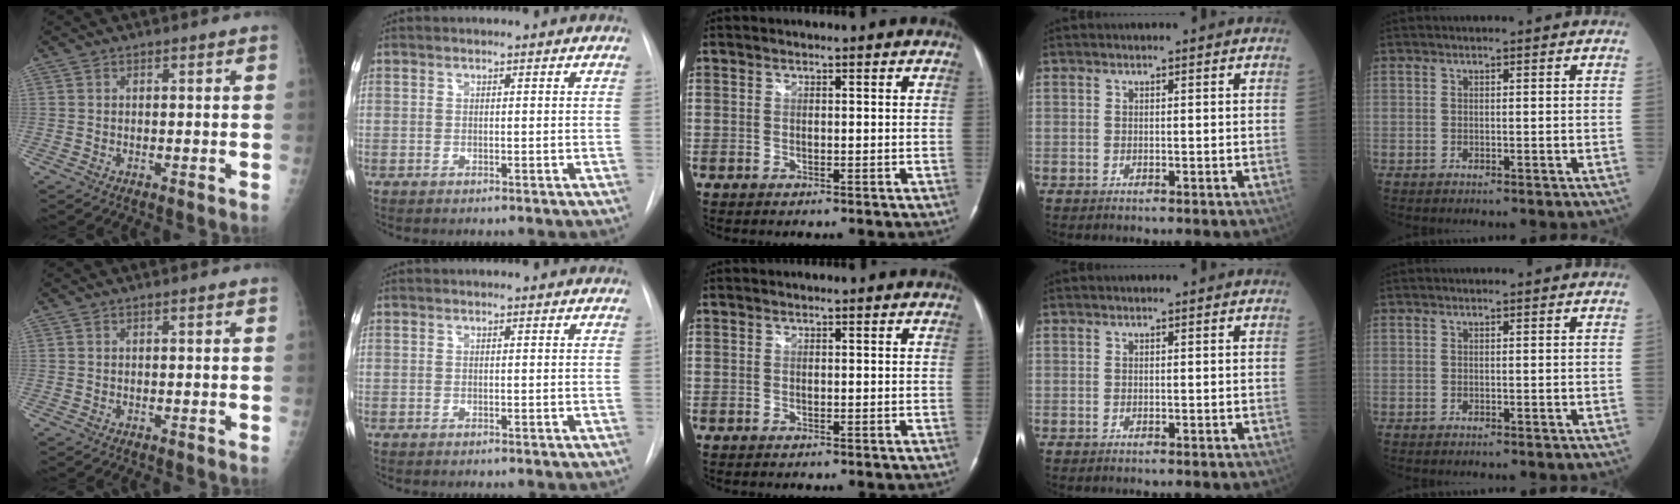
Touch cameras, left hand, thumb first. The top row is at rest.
{}